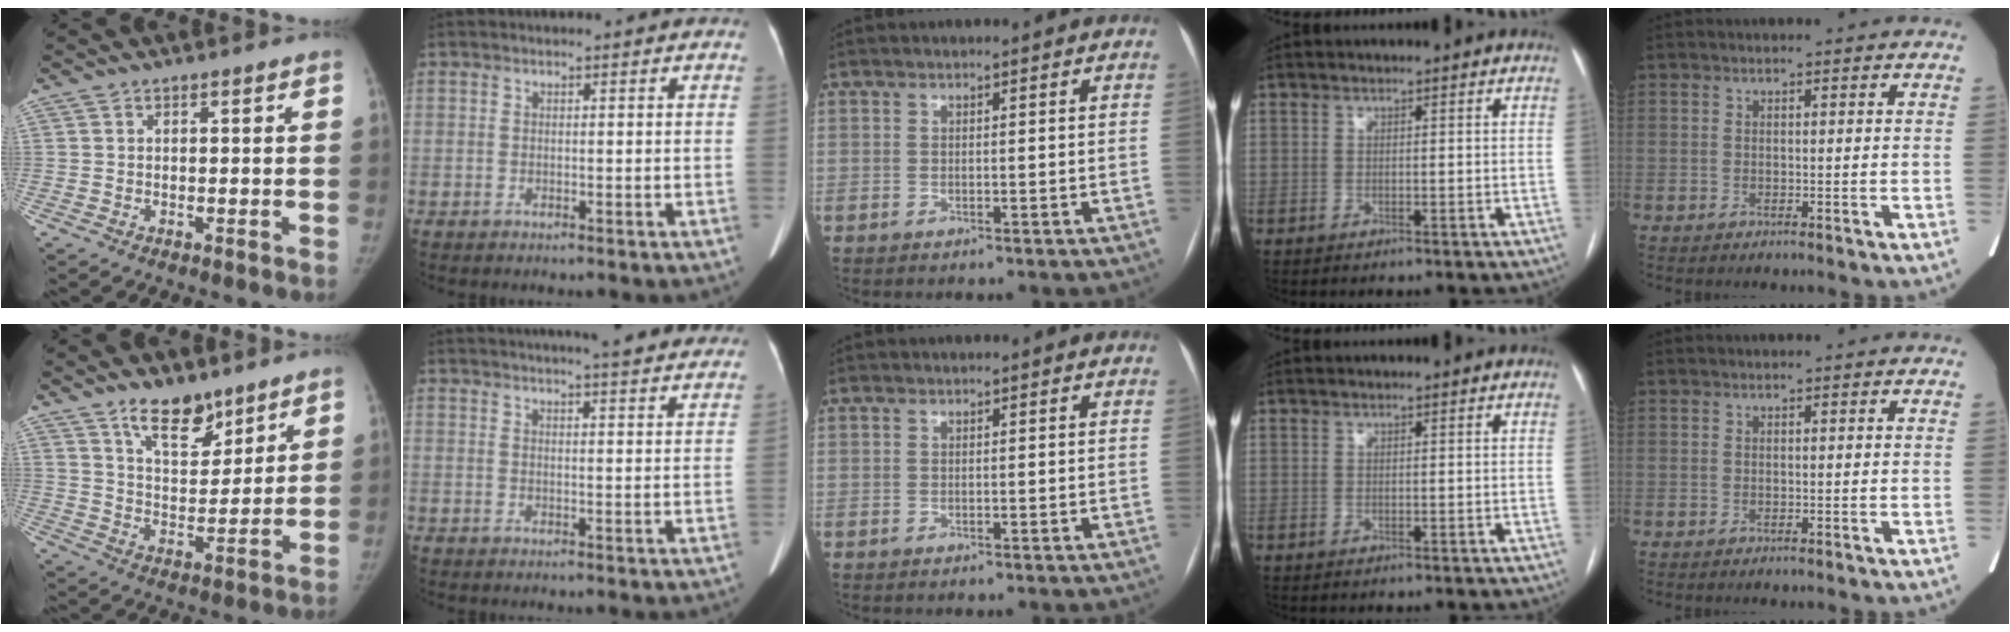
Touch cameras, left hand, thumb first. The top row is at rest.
{"thumb": {"total": 10.5, "force": [7.6, 4.9, 5.3], "torque": [-0.057, -0.059, 0.135]}, "index": {"total": 15.6, "force": [13.9, 1.7, 6.9], "torque": [-0.088, 0.018, 0.160]}}